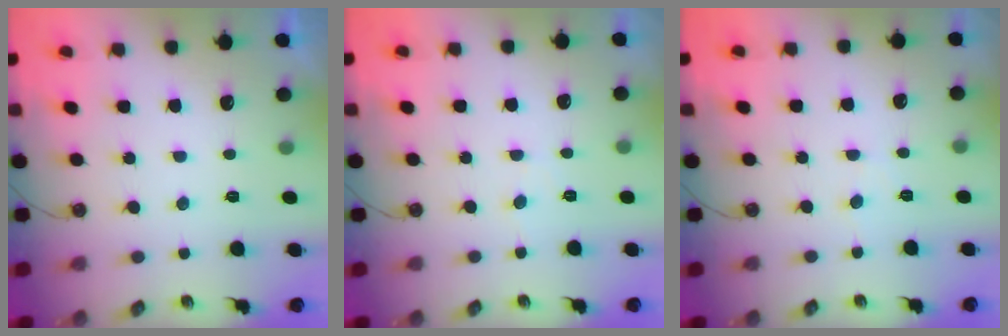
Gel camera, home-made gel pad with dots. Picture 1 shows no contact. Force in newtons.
{"total": 3.5, "press": 3.5, "slide": 0.5}
{"total": 3.8, "press": 3.8, "slide": 0.4}